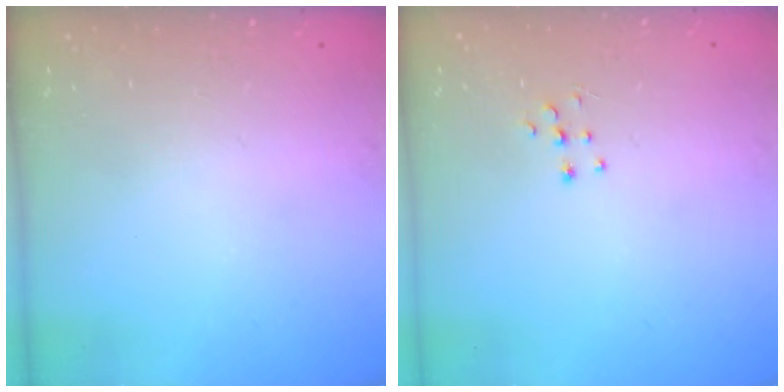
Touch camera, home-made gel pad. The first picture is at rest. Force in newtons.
{"total": 3.7, "press": 3.7, "slide": 0.2}